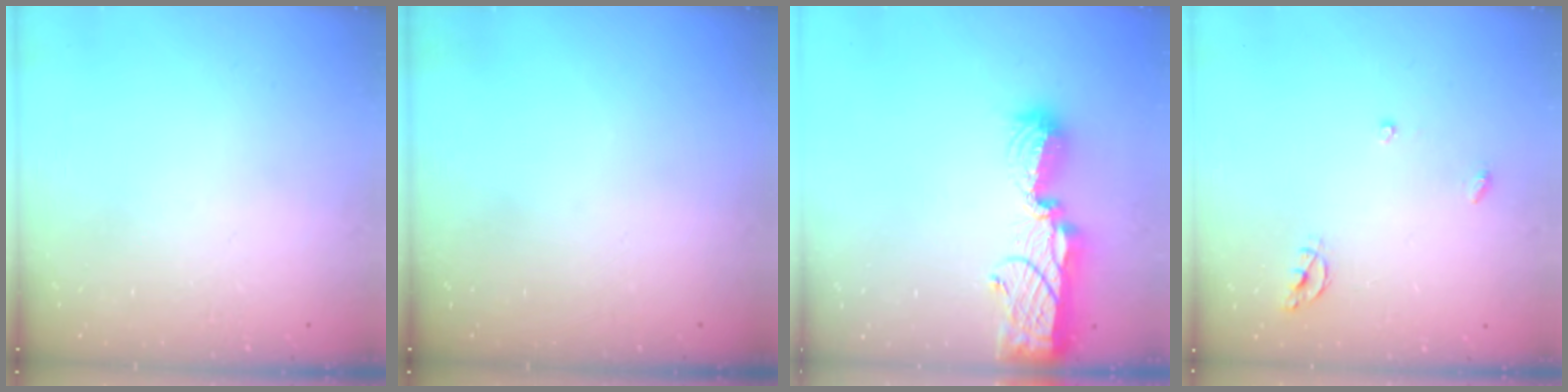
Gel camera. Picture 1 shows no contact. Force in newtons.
{"total": 0.0}
{"total": 14.4, "press": 14.3, "slide": 1.7}
{"total": 5.5, "press": 5.5, "slide": 0.6}